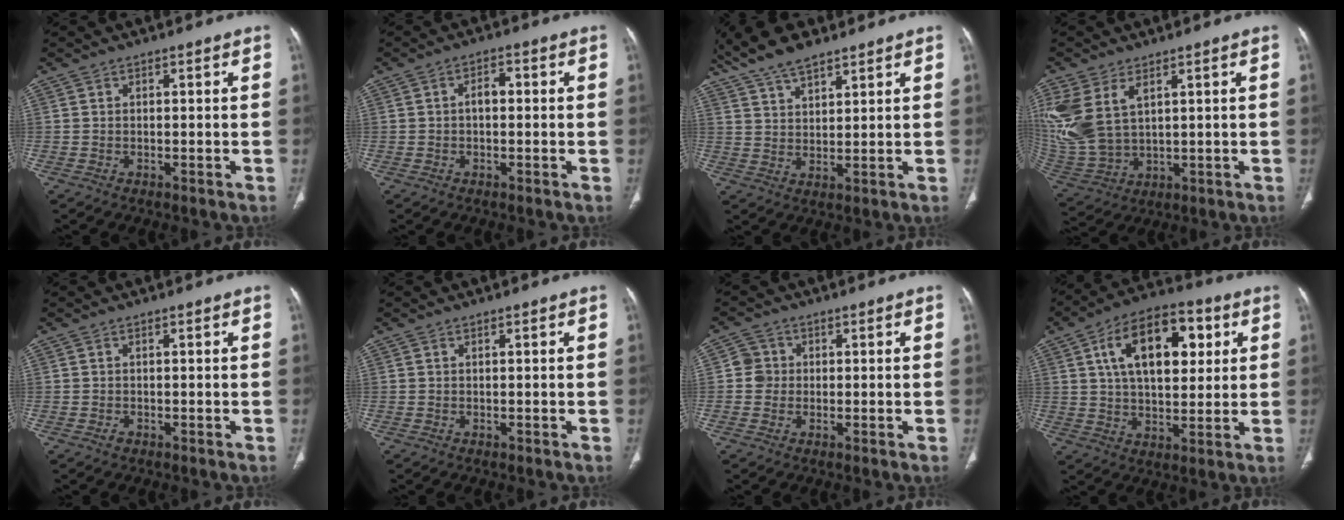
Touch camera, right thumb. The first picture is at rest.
{"total": 2.8, "force": [-0.1, 1.6, 2.2], "torque": [-0.033, 0.012, -0.005]}
{"total": 10.3, "force": [7.7, 3.8, 5.6], "torque": [-0.094, -0.020, 0.146]}
{"total": 15.0, "force": [5.4, 9.1, 10.6], "torque": [-0.257, -0.013, 0.129]}
{"total": 0.7, "force": [-0.4, 0.5, 0.4], "torque": [-0.004, 0.000, -0.006]}
{"total": 0.0}
{"total": 3.4, "force": [0.0, 3.3, 0.7], "torque": [0.010, 0.008, -0.004]}
{"total": 18.0, "force": [5.6, 9.9, 14.0], "torque": [-0.193, 0.002, 0.089]}